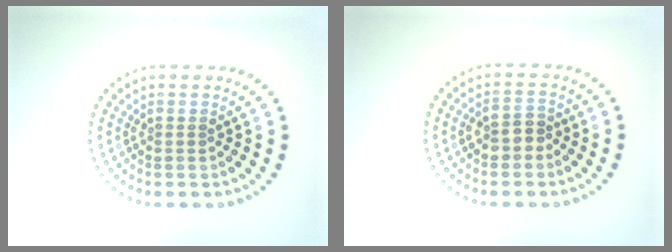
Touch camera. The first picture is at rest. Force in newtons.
{"total": 2.1, "press": 2.0, "slide": 0.5}